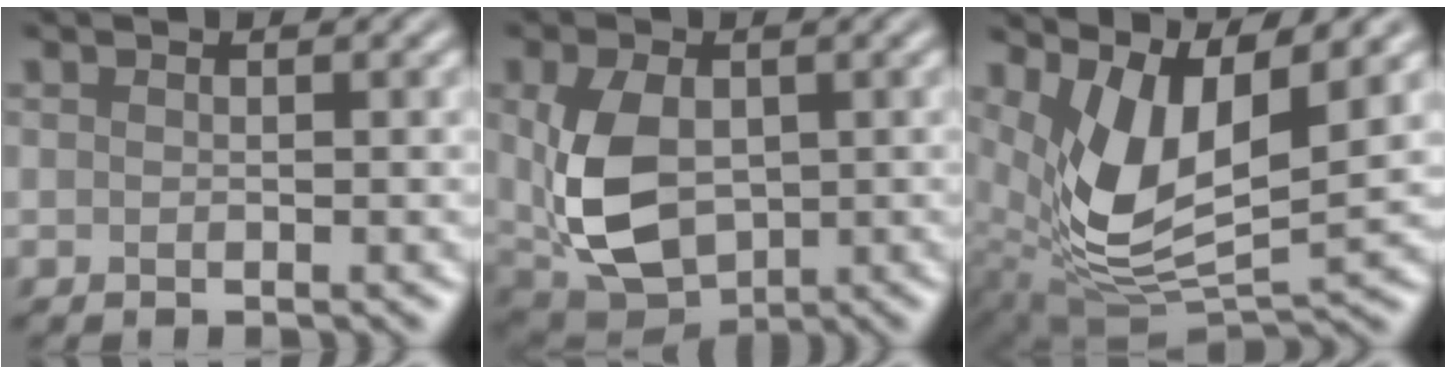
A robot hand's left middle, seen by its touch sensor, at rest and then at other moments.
{"total": 8.3, "force": [0.0, 5.4, 6.3], "torque": [-0.145, -0.011, 0.011]}
{"total": 8.9, "force": [3.4, 3.6, 7.4], "torque": [-0.157, -0.009, 0.067]}